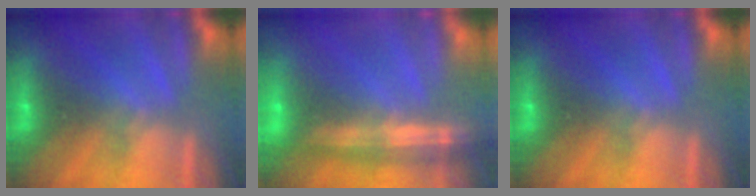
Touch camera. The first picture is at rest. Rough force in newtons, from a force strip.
{"total": 7.5}
{"total": 0.0}